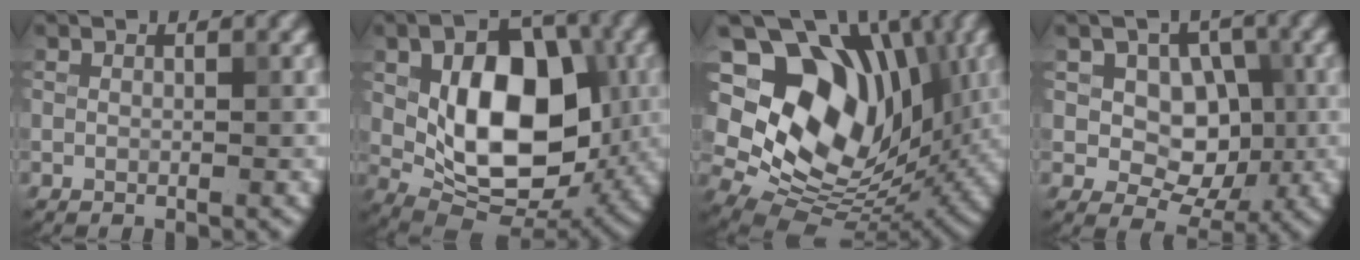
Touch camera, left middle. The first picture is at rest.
{"total": 11.3, "force": [0.8, 7.1, 8.8], "torque": [-0.140, -0.009, 0.016]}
{"total": 15.3, "force": [4.4, 10.7, 10.0], "torque": [-0.160, 0.021, 0.080]}
{"total": 6.4, "force": [0.8, 5.2, 3.7], "torque": [-0.049, 0.002, 0.005]}